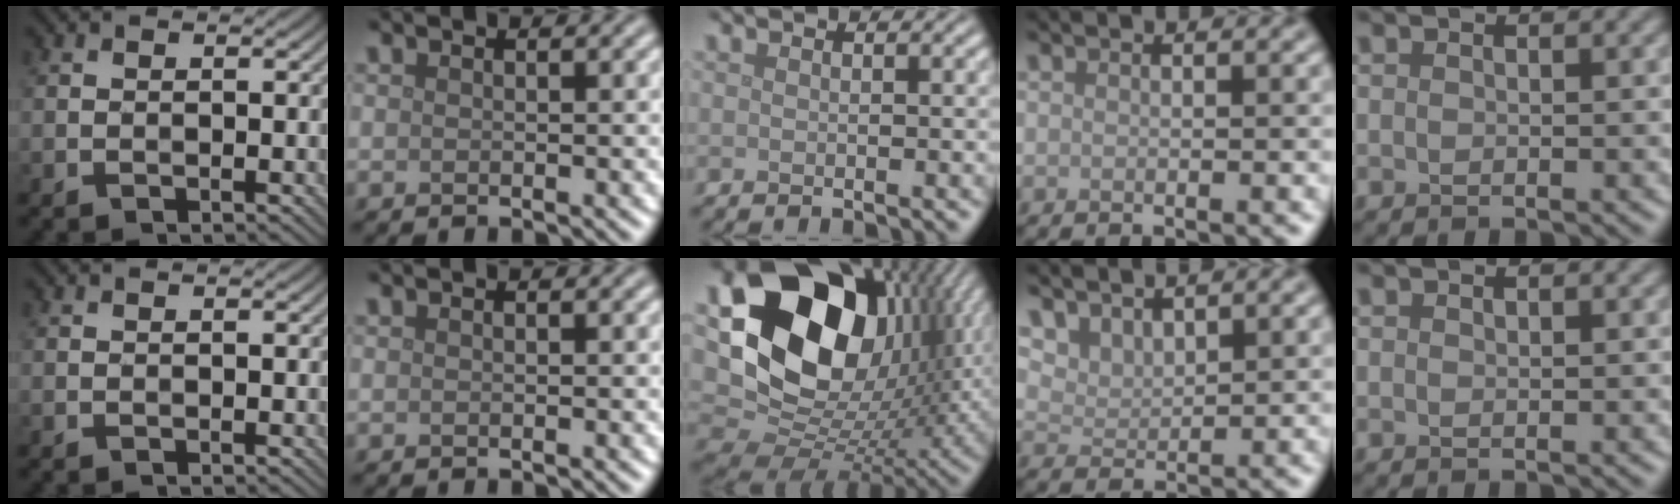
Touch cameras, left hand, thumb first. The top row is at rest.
{"middle": {"total": 18.8, "force": [6.2, 13.2, 11.8], "torque": [-0.238, 0.005, 0.122]}, "ring": {"total": 2.9, "force": [2.4, 1.2, 1.0], "torque": [-0.027, -0.009, 0.058]}}